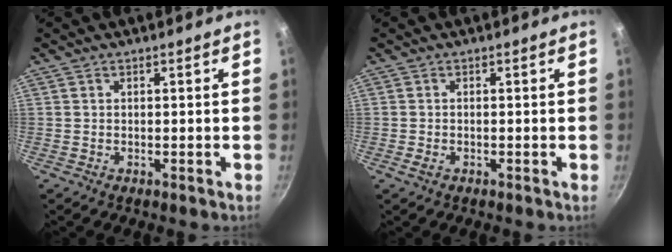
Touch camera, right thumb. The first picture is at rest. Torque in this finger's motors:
{"motor_torque": [-0.31, 0.11, -0.06, 0.66, 0.00]}